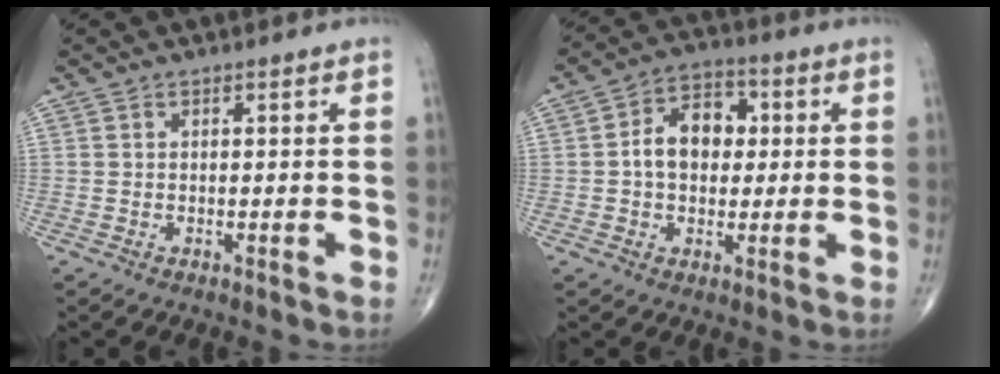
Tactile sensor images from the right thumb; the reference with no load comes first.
{"total": 9.5, "force": [0.7, 6.8, 6.7], "torque": [-0.085, 0.022, 0.005]}